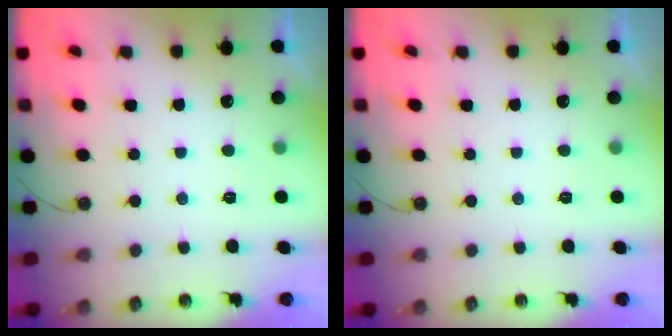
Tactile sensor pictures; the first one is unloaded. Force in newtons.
{"total": 0.0}